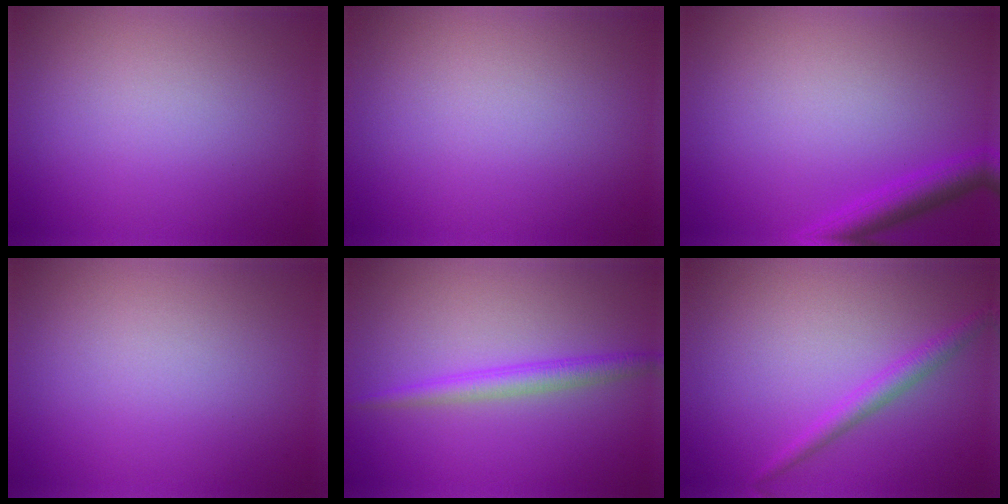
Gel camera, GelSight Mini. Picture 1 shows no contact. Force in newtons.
{"total": 0.0}
{"total": 3.1, "press": 3.1, "slide": 0.2}
{"total": 0.0}
{"total": 2.3, "press": 2.3, "slide": 0.1}
{"total": 1.9, "press": 1.9, "slide": 0.1}